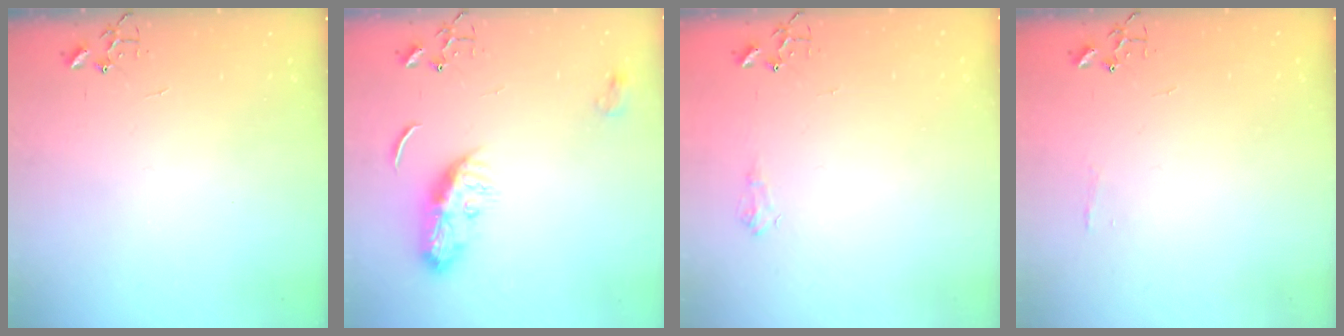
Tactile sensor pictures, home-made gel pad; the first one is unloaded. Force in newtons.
{"total": 10.9, "press": 10.9, "slide": 0.7}
{"total": 5.8, "press": 5.7, "slide": 0.8}
{"total": 3.7, "press": 3.7, "slide": 0.4}